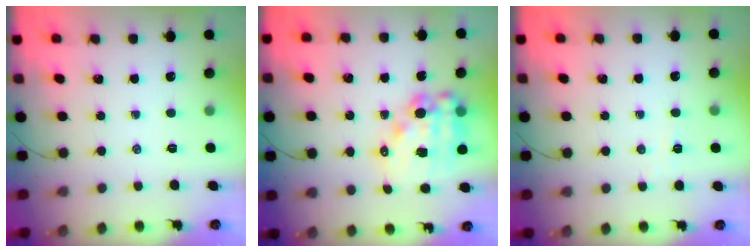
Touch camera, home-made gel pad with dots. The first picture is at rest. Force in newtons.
{"total": 14.8, "press": 14.4, "slide": 3.4}
{"total": 3.1, "press": 2.9, "slide": 1.0}